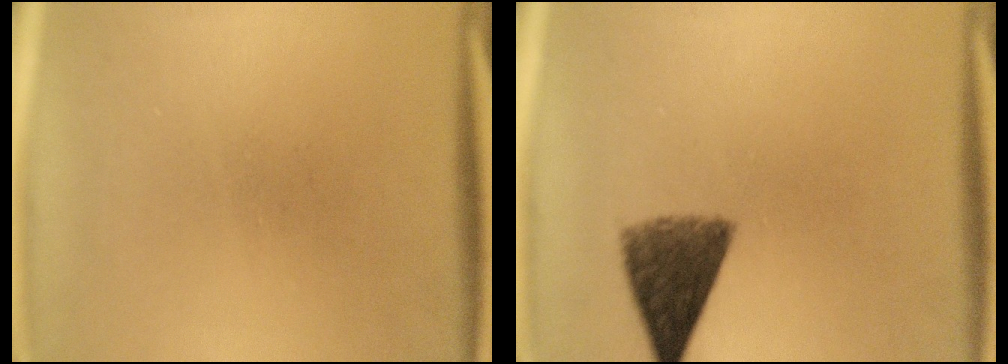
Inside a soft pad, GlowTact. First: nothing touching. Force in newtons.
{"total": 7.8}